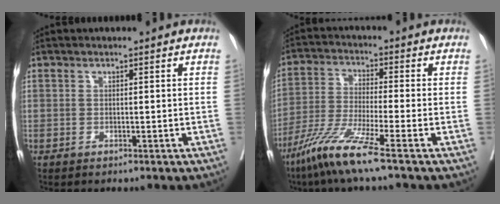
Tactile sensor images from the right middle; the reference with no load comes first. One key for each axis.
{"total": 9.0, "fx": -6.0, "fy": -0.9, "fz": 6.6, "tx": -0.137, "ty": -0.035, "tz": -0.126}